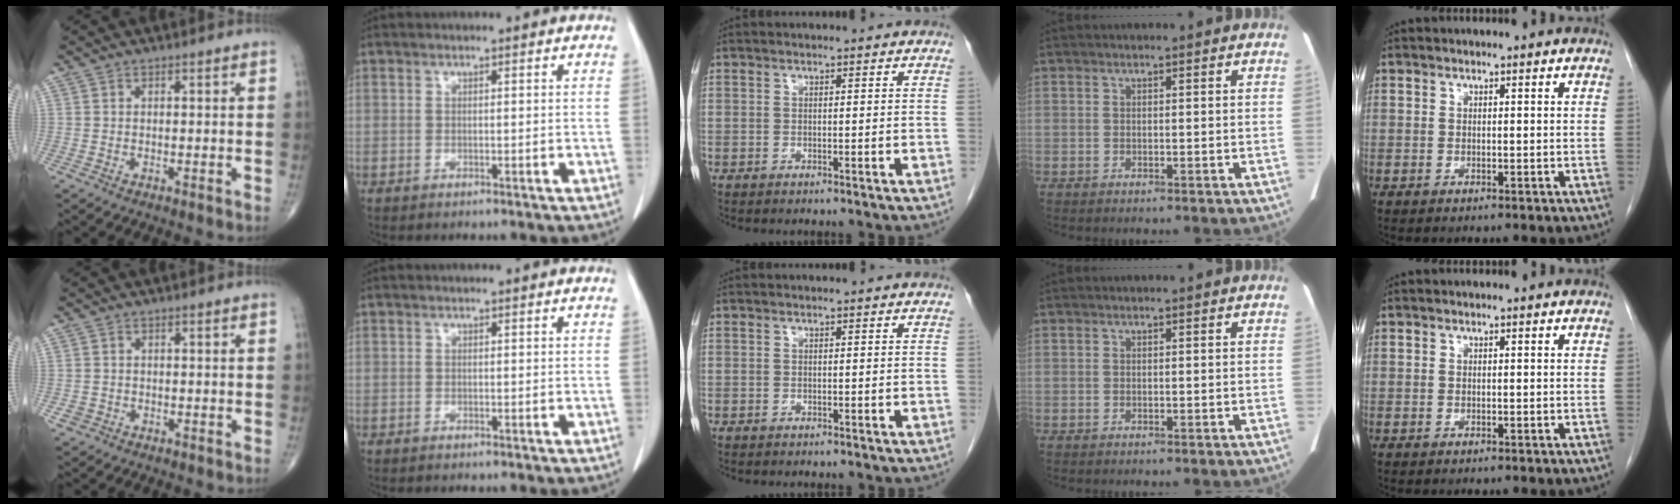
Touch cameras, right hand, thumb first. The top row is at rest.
{"thumb": {"total": 1.6, "force": [-0.7, 1.4, 0.4], "torque": [-0.002, 0.008, -0.012]}}